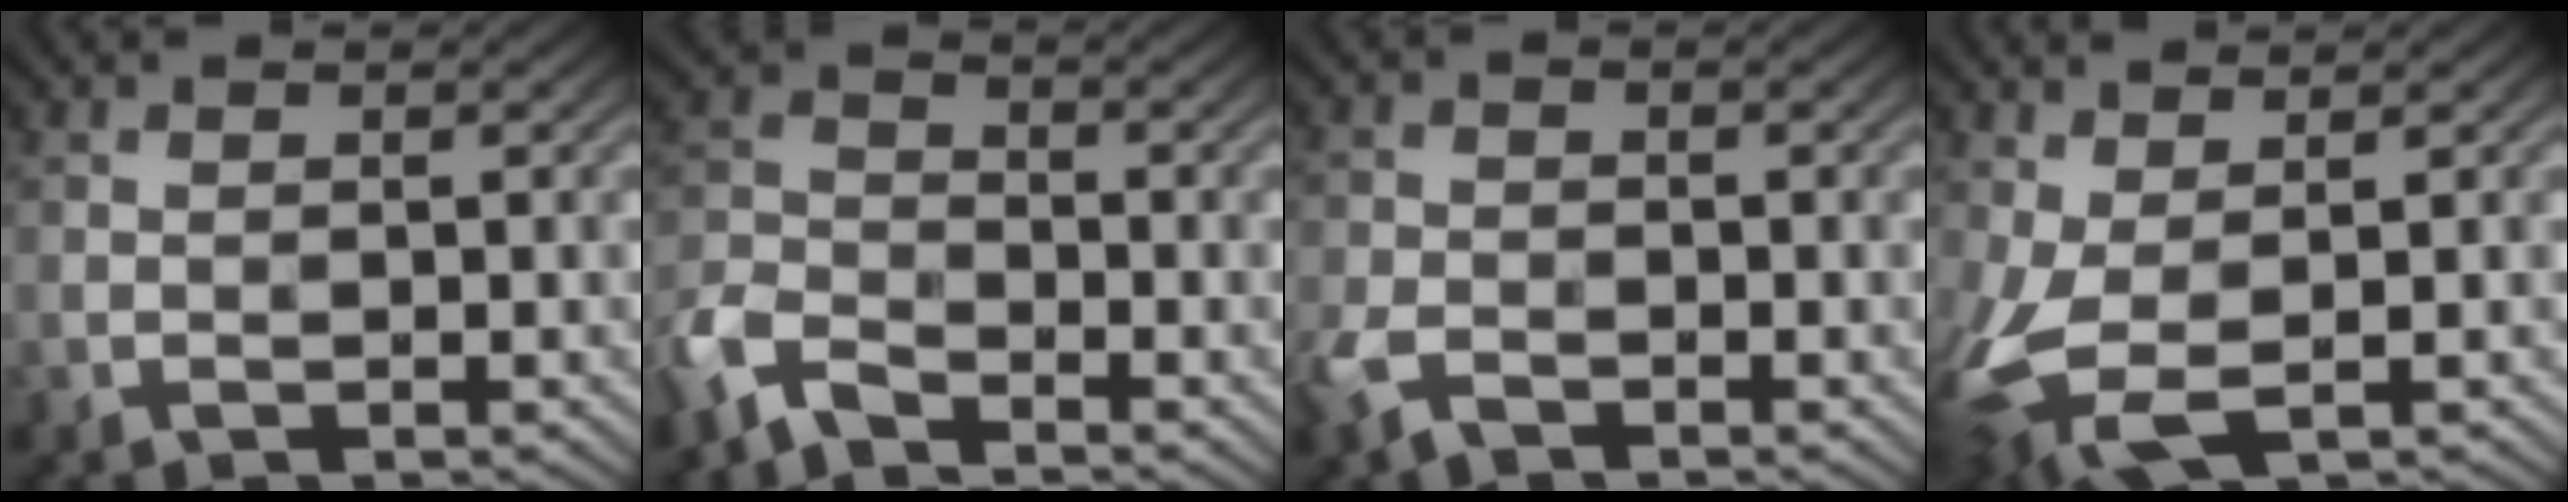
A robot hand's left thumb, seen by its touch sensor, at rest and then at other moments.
{"total": 6.7, "force": [-5.0, 2.8, 3.4], "torque": [-0.082, -0.014, -0.115]}
{"total": 4.7, "force": [-3.0, 2.5, 2.7], "torque": [-0.067, -0.014, -0.063]}
{"total": 7.8, "force": [-1.0, 3.9, 6.7], "torque": [-0.169, -0.027, -0.005]}